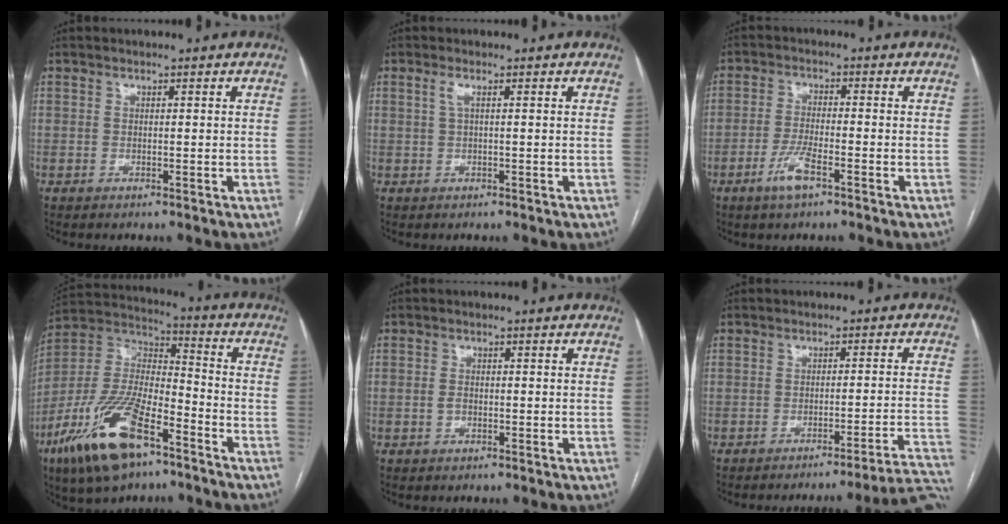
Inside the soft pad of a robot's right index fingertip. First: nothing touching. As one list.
[{"total": 1.2, "force": [0.4, 0.1, 1.2], "torque": [-0.032, 0.007, 0.007]}, {"total": 5.0, "force": [-2.8, 0.7, 4.0], "torque": [-0.086, -0.005, -0.054]}, {"total": 19.0, "force": [-10.8, 6.7, 14.2], "torque": [-0.308, -0.014, -0.201]}, {"total": 1.1, "force": [-0.3, 0.7, 0.8], "torque": [-0.019, 0.001, -0.006]}, {"total": 13.7, "force": [-12.9, -2.5, 4.0], "torque": [0.017, 0.000, -0.149]}]